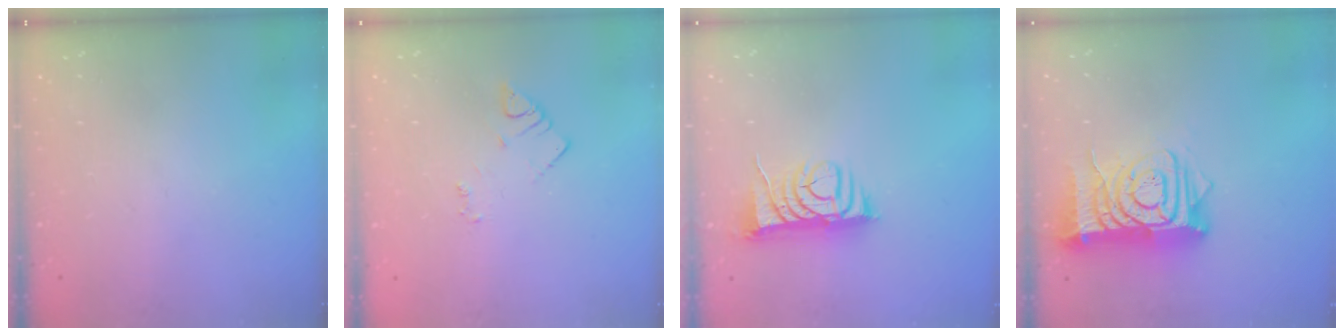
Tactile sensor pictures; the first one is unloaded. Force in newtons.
{"total": 2.9, "press": 2.9, "slide": 0.3}
{"total": 8.3, "press": 8.2, "slide": 0.8}
{"total": 14.5, "press": 14.4, "slide": 1.6}